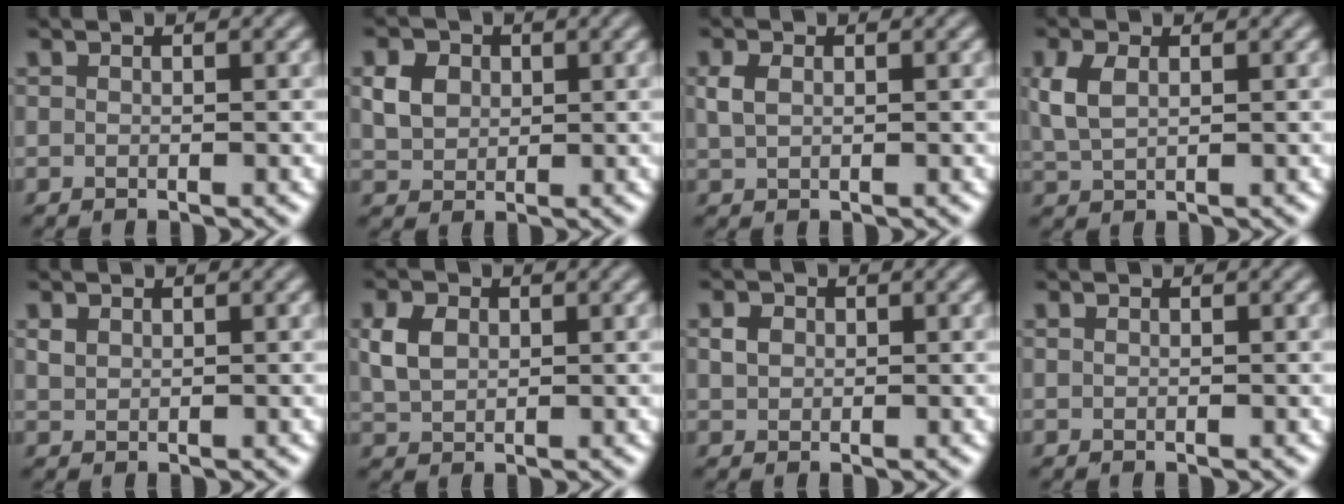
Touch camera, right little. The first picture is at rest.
{"total": 3.0, "force": [0.8, 2.5, 1.5], "torque": [-0.036, 0.000, 0.015]}
{"total": 1.7, "force": [0.5, 1.2, 1.2], "torque": [-0.029, 0.001, 0.010]}
{"total": 3.1, "force": [0.9, 1.8, 2.3], "torque": [-0.063, 0.004, 0.020]}
{"total": 1.0, "force": [0.6, 0.7, 0.4], "torque": [-0.010, -0.001, 0.014]}
{"total": 3.1, "force": [0.8, 2.3, 1.9], "torque": [-0.049, 0.006, 0.016]}
{"total": 1.4, "force": [0.3, 1.2, 0.6], "torque": [-0.012, 0.003, 0.003]}
{"total": 0.0}